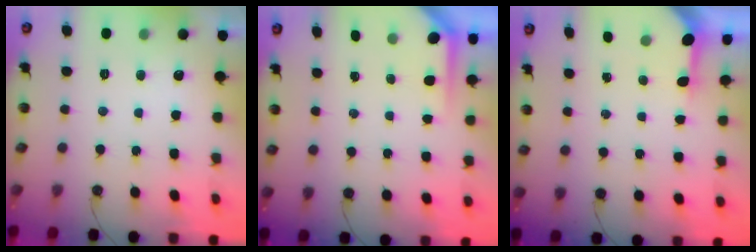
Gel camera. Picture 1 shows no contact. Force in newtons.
{"total": 3.8, "press": 3.8, "slide": 0.2}
{"total": 3.2, "press": 3.2, "slide": 0.2}